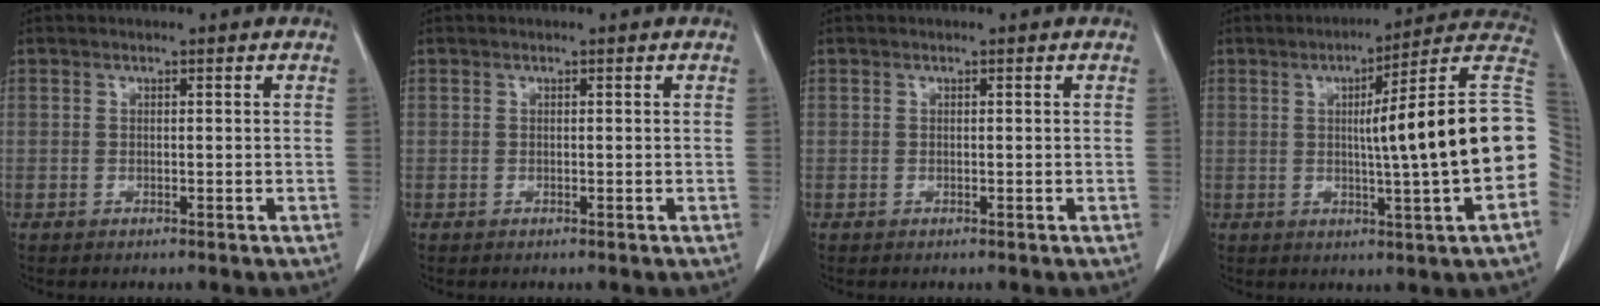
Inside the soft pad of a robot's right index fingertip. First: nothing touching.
{"total": 0.0}
{"total": 0.0}
{"total": 17.8, "force": [-0.4, -0.8, 17.8], "torque": [-0.192, 0.026, -0.013]}